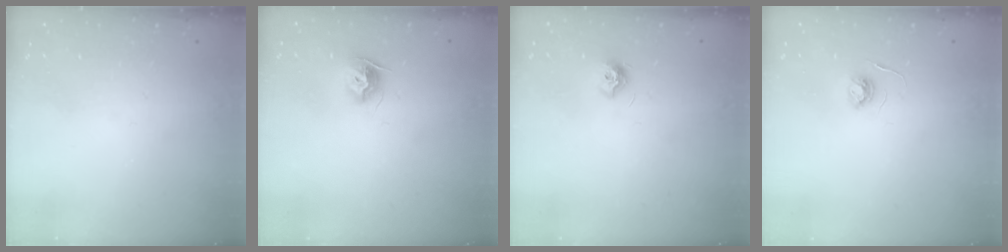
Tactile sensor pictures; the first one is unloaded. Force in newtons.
{"total": 8.7, "press": 8.6, "slide": 0.4}
{"total": 7.8, "press": 7.8, "slide": 0.3}
{"total": 3.8, "press": 3.8, "slide": 0.4}